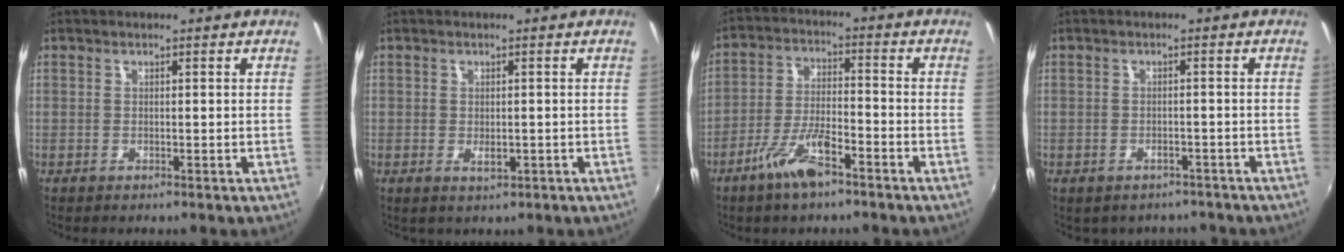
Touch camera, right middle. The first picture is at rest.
{"total": 1.4, "force": [0.0, 0.8, 1.2], "torque": [-0.015, -0.005, 0.001]}
{"total": 8.8, "force": [-5.8, 2.4, 6.2], "torque": [-0.130, -0.003, -0.106]}
{"total": 4.5, "force": [-3.5, 2.5, 1.3], "torque": [-0.029, -0.011, -0.038]}